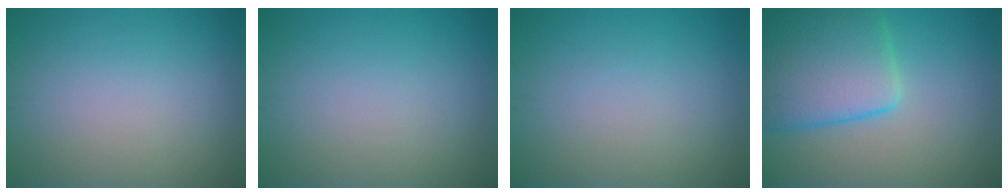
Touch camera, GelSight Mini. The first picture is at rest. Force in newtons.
{"total": 0.0}
{"total": 0.0}
{"total": 8.8, "press": 8.7, "slide": 0.4}